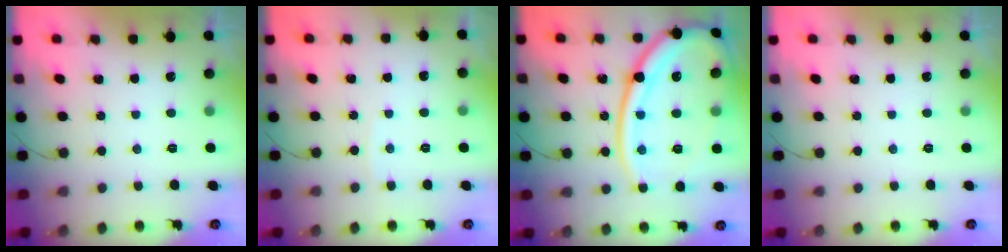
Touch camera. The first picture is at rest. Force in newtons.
{"total": 3.1, "press": 3.1, "slide": 0.4}
{"total": 21.5, "press": 21.4, "slide": 2.5}
{"total": 0.0}